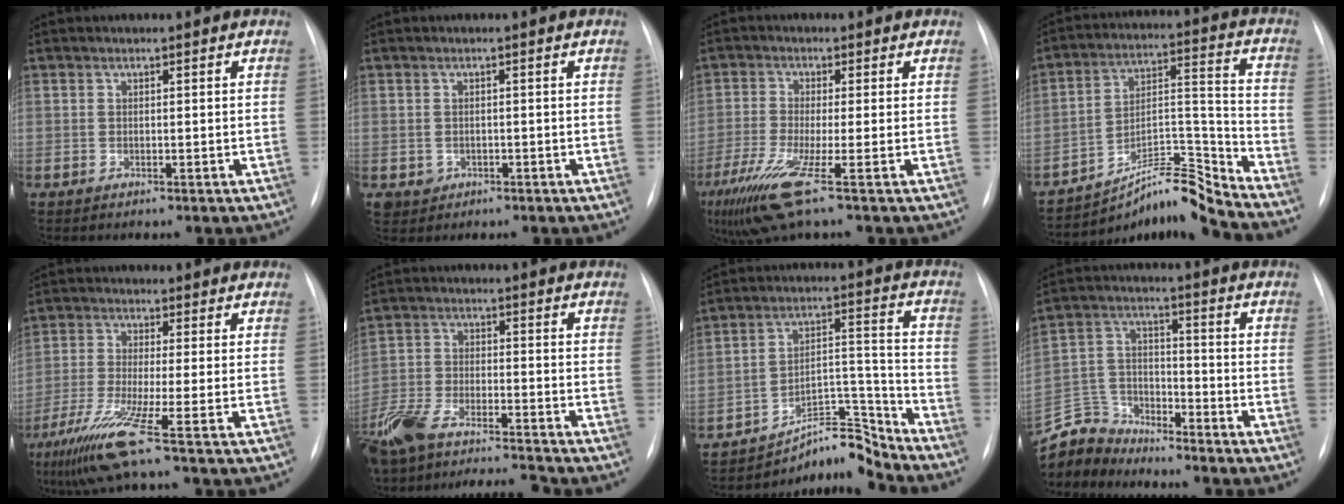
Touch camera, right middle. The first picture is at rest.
{"total": 2.2, "force": [-0.7, 2.1, 0.3], "torque": [0.000, 0.005, -0.003]}
{"total": 8.8, "force": [-4.8, 0.0, 7.3], "torque": [-0.147, -0.031, -0.095]}
{"total": 10.4, "force": [-10.0, -1.3, 2.6], "torque": [-0.039, 0.052, -0.169]}
{"total": 8.2, "force": [-4.7, -1.4, 6.6], "torque": [-0.133, -0.033, -0.096]}
{"total": 13.6, "force": [-12.0, 1.5, 6.1], "torque": [-0.124, 0.005, -0.210]}
{"total": 8.7, "force": [-8.7, 0.5, 0.5], "torque": [0.001, 0.070, -0.145]}
{"total": 9.2, "force": [-9.0, 2.1, -0.1], "torque": [-0.002, 0.013, -0.180]}